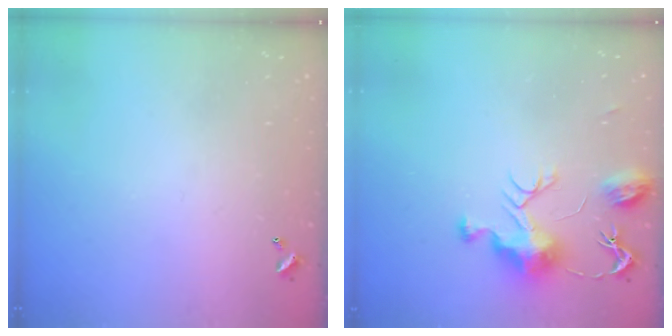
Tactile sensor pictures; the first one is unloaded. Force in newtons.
{"total": 9.4, "press": 9.4, "slide": 0.3}